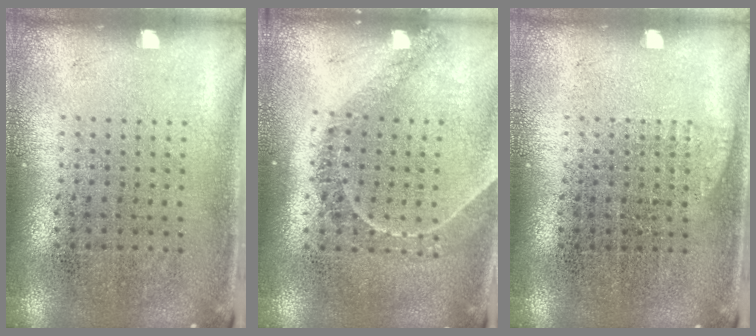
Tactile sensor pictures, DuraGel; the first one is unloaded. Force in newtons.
{"total": 1.3, "press": 1.2, "slide": 0.4}
{"total": 0.7, "press": 0.7, "slide": 0.2}